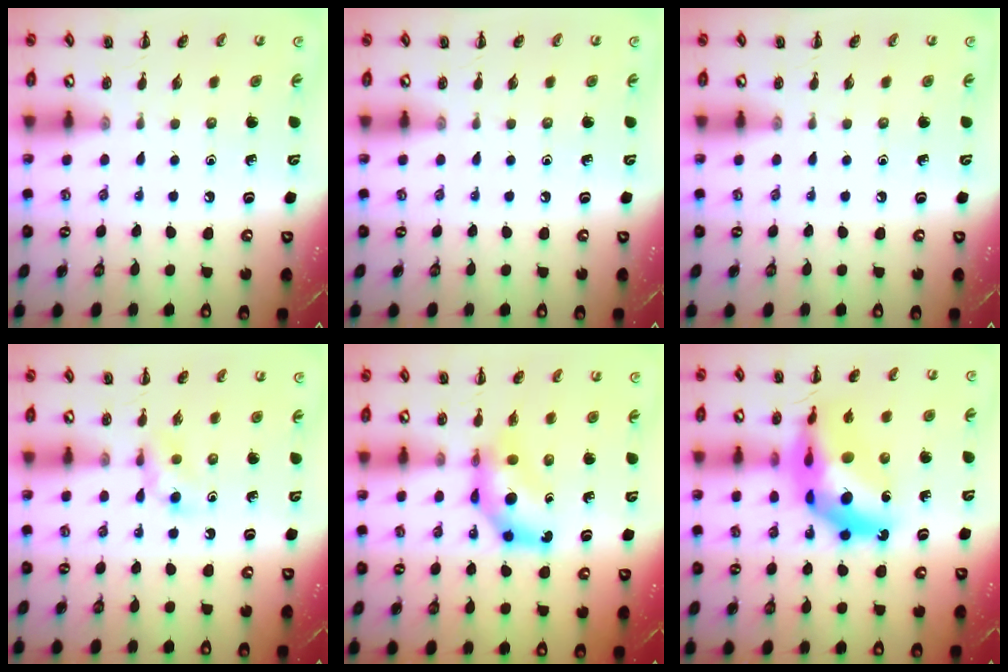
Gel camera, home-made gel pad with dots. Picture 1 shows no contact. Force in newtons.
{"total": 0.0}
{"total": 0.0}
{"total": 3.9, "press": 3.5, "slide": 1.6}
{"total": 7.1, "press": 7.0, "slide": 1.0}
{"total": 17.5, "press": 16.8, "slide": 4.8}